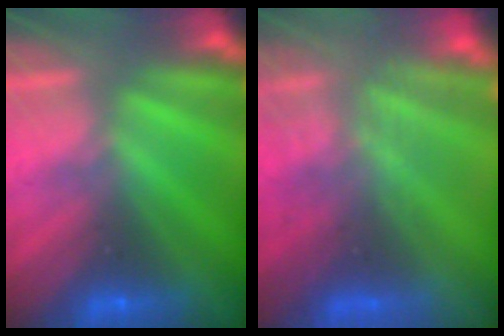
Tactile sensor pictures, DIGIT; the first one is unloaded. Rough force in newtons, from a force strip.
{"total": 7.1}